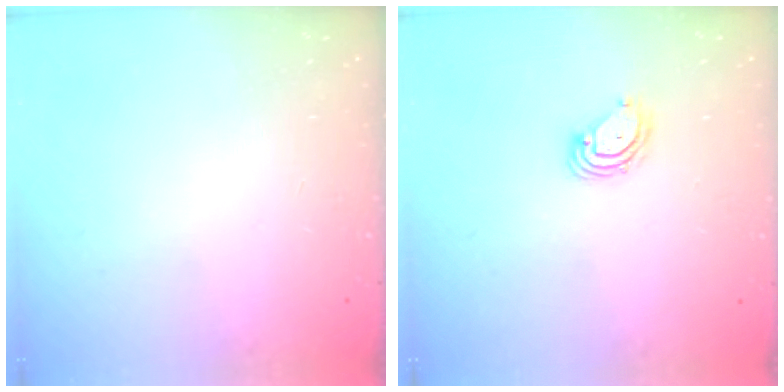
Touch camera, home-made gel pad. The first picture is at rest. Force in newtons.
{"total": 4.7, "press": 4.7, "slide": 0.6}